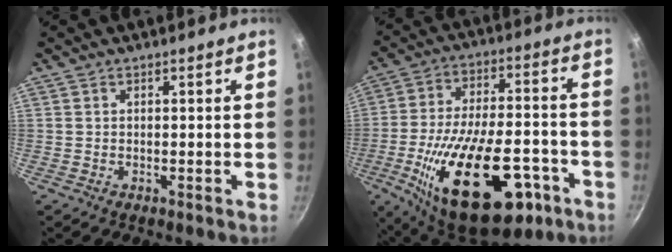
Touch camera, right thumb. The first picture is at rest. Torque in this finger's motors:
{"motor_torque": [2.50, 2.51, 2.46, -0.31, 0.56]}